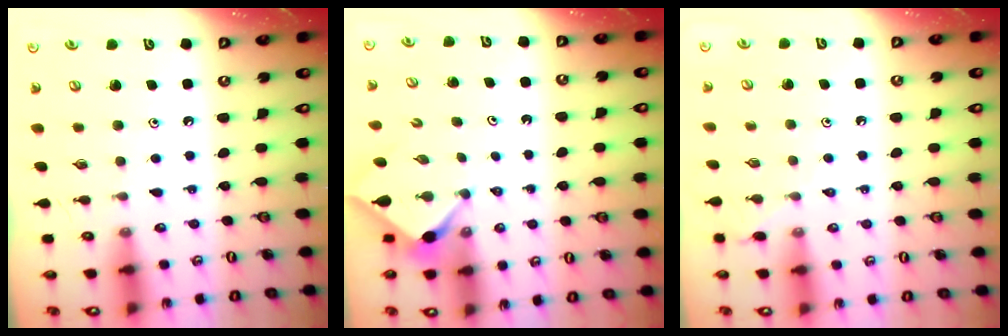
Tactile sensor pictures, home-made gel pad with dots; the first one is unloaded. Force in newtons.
{"total": 3.0, "press": 3.0, "slide": 0.4}
{"total": 4.7, "press": 4.6, "slide": 0.6}